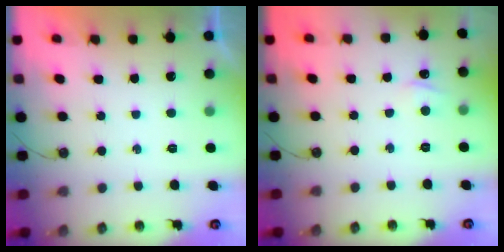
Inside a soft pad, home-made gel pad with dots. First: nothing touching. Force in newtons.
{"total": 3.1, "press": 3.0, "slide": 0.4}